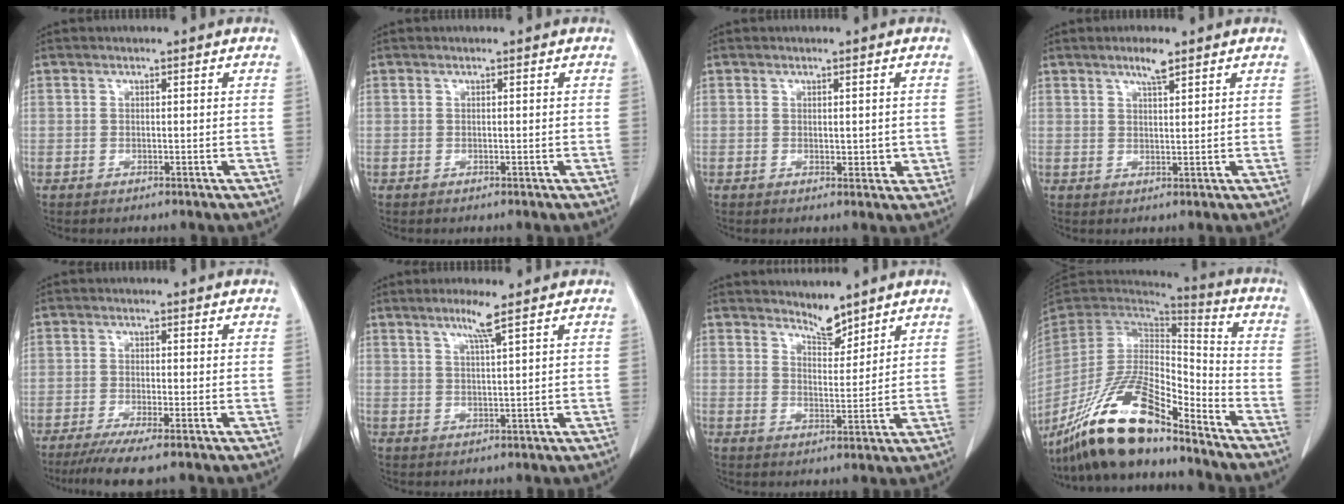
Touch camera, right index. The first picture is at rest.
{"total": 0.0}
{"total": 2.2, "force": [0.2, 1.3, 1.7], "torque": [-0.017, -0.004, 0.008]}
{"total": 3.0, "force": [2.1, 0.4, 2.0], "torque": [-0.040, 0.001, 0.037]}
{"total": 6.0, "force": [-4.3, 0.0, 4.2], "torque": [-0.065, -0.014, -0.072]}
{"total": 3.6, "force": [2.3, -0.7, 2.7], "torque": [-0.053, -0.003, 0.045]}
{"total": 3.8, "force": [3.6, 0.9, 0.8], "torque": [-0.012, -0.003, 0.065]}
{"total": 18.4, "force": [-14.0, 4.0, 11.2], "torque": [-0.223, -0.011, -0.262]}